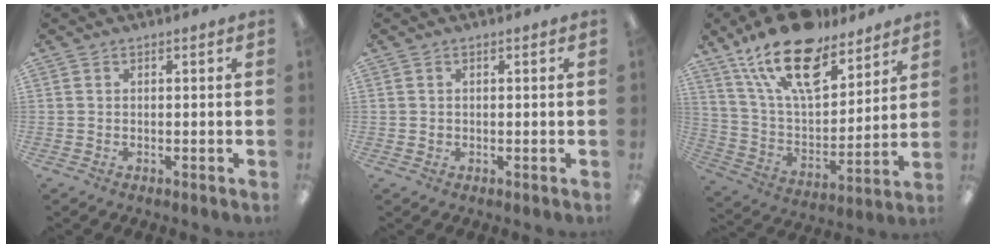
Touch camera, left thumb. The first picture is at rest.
{"total": 0.7, "force": [0.1, 0.7, 0.1], "torque": [-0.002, 0.005, 0.000]}
{"total": 21.3, "force": [14.7, 9.5, 12.1], "torque": [-0.213, -0.085, 0.261]}